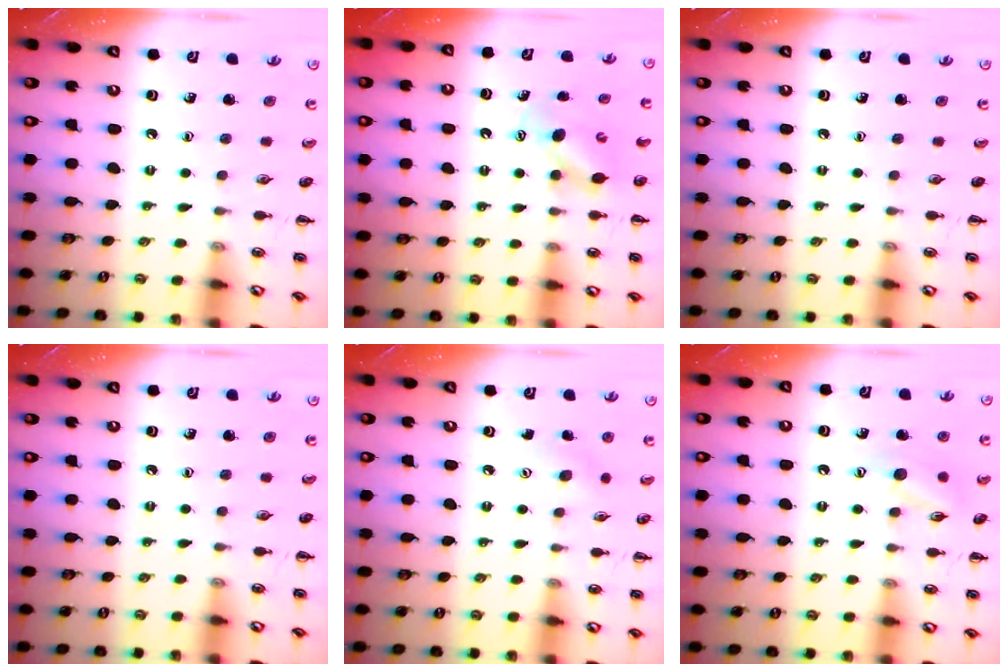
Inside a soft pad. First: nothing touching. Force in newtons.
{"total": 5.7, "press": 5.7, "slide": 0.5}
{"total": 0.0}
{"total": 0.0}
{"total": 5.1, "press": 4.9, "slide": 1.4}
{"total": 9.2, "press": 9.1, "slide": 1.0}